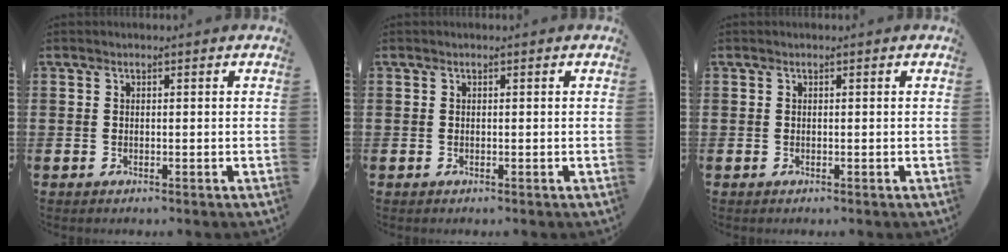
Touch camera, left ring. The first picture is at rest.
{"total": 0.0}
{"total": 0.0}